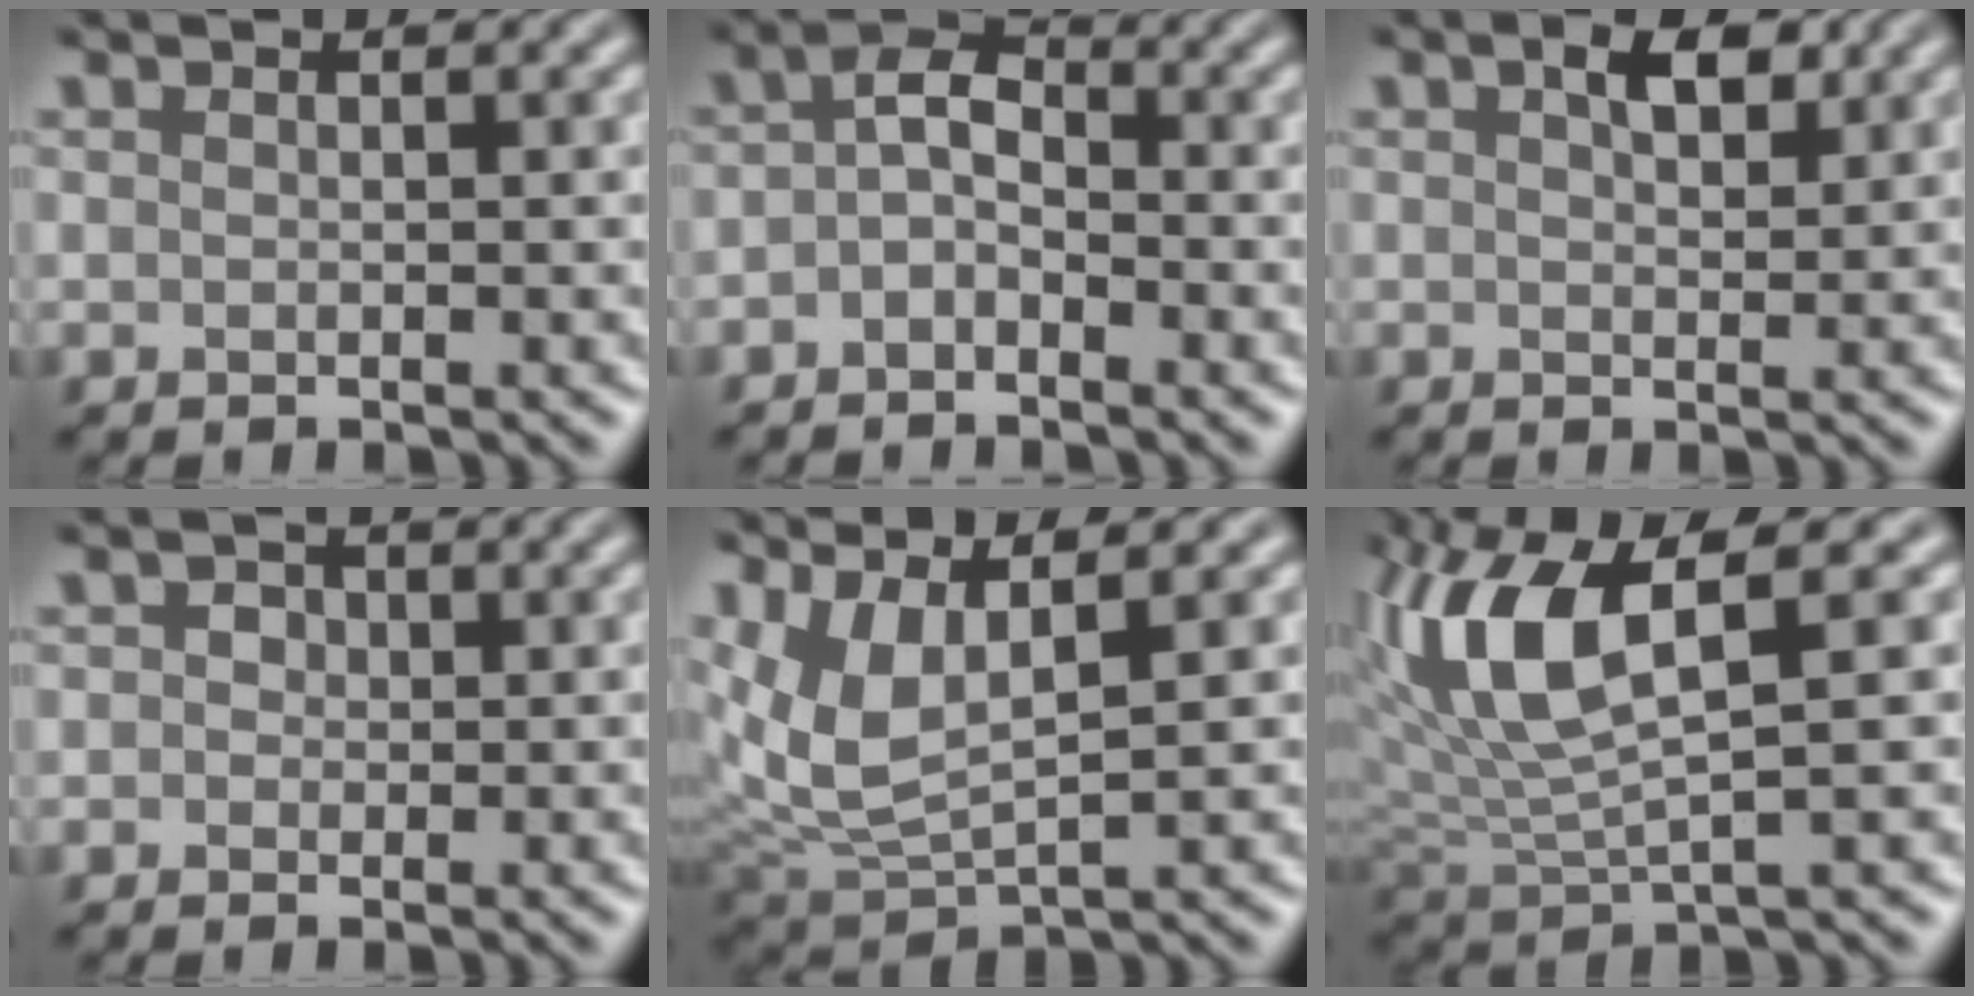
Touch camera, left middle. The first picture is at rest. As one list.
[{"total": 2.7, "force": [-1.1, 1.6, 1.8], "torque": [-0.035, 0.008, -0.030]}, {"total": 2.5, "force": [1.1, 1.3, 1.9], "torque": [-0.030, 0.003, 0.019]}, {"total": 1.9, "force": [0.4, 1.6, 0.8], "torque": [0.000, 0.008, -0.013]}, {"total": 5.6, "force": [2.5, 2.2, 4.5], "torque": [-0.113, -0.003, 0.055]}, {"total": 7.7, "force": [2.5, 2.7, 6.8], "torque": [-0.159, 0.003, 0.047]}]